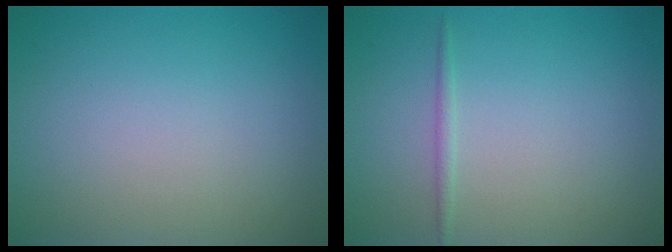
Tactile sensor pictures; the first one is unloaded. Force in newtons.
{"total": 0.7, "press": 0.7, "slide": 0.0}